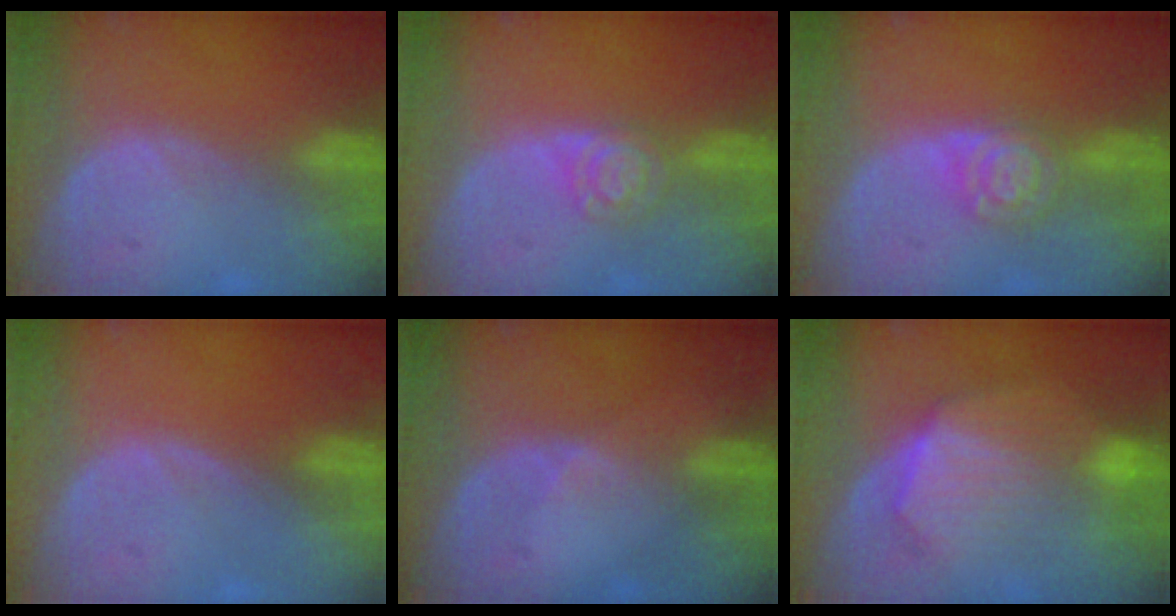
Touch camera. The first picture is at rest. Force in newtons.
{"total": 4.3, "press": 4.3, "slide": 0.0}
{"total": 5.5, "press": 5.5, "slide": 0.2}
{"total": 0.0}
{"total": 1.8, "press": 1.2, "slide": 1.3}
{"total": 10.1, "press": 10.0, "slide": 0.9}